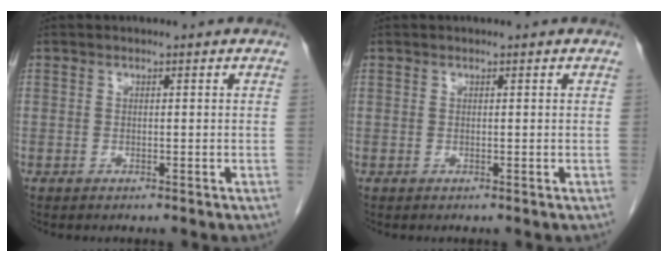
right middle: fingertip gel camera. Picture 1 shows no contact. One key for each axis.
{"total": 0.0}